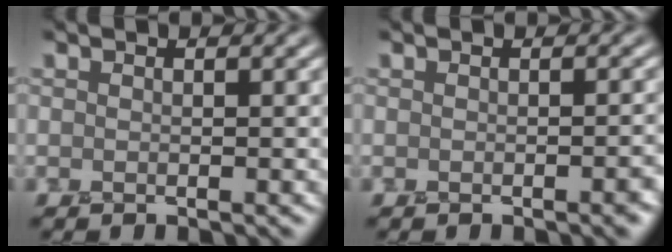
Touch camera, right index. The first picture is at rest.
{"total": 1.5, "force": [-0.6, 0.5, 1.2], "torque": [-0.012, 0.002, -0.010]}